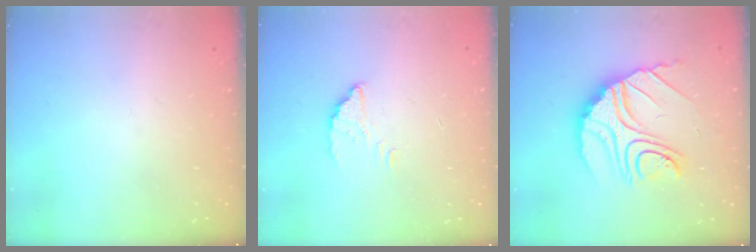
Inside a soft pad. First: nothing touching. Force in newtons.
{"total": 2.2, "press": 2.2, "slide": 0.2}
{"total": 16.3, "press": 16.2, "slide": 1.3}